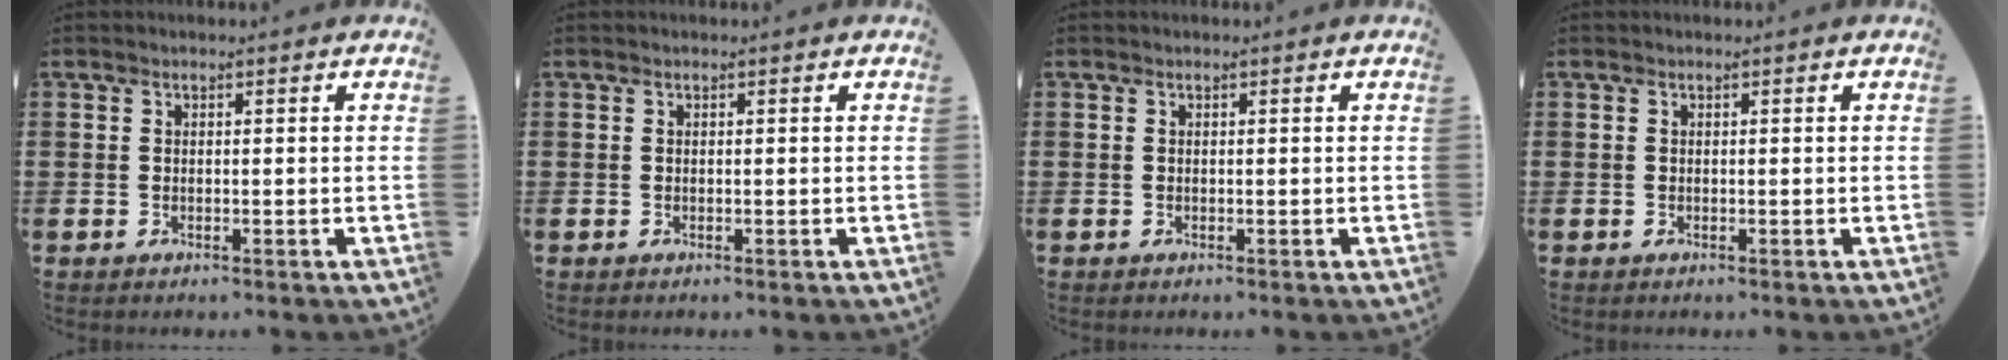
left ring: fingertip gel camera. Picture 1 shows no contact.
{"total": 0.0}
{"total": 0.0}
{"total": 0.0}